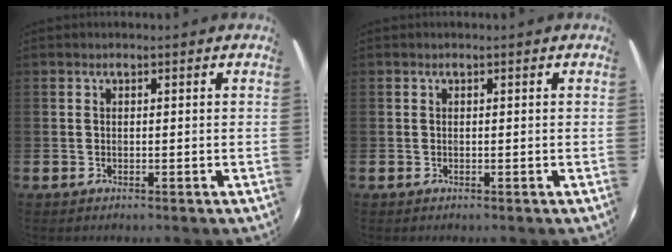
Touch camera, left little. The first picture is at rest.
{"total": 0.0}